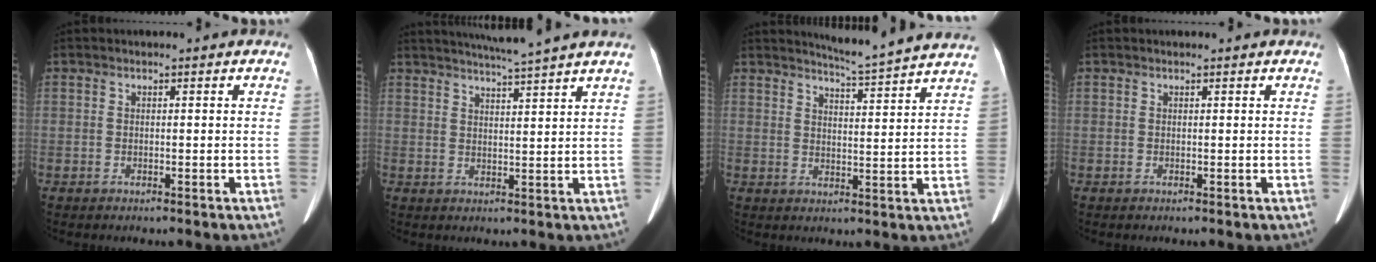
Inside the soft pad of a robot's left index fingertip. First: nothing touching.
{"total": 8.6, "force": [7.6, -1.8, 3.6], "torque": [-0.058, 0.004, 0.104]}
{"total": 9.8, "force": [9.3, -1.6, 2.5], "torque": [-0.052, -0.019, 0.119]}
{"total": 0.7, "force": [0.7, 0.1, 0.2], "torque": [-0.007, 0.008, 0.009]}